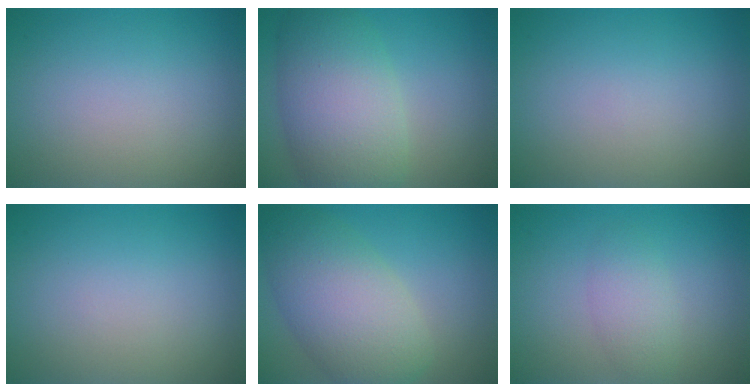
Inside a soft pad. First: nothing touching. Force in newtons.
{"total": 8.4, "press": 8.4, "slide": 0.3}
{"total": 0.0}
{"total": 0.0}
{"total": 7.8, "press": 7.8, "slide": 0.3}
{"total": 2.1, "press": 2.1, "slide": 0.1}